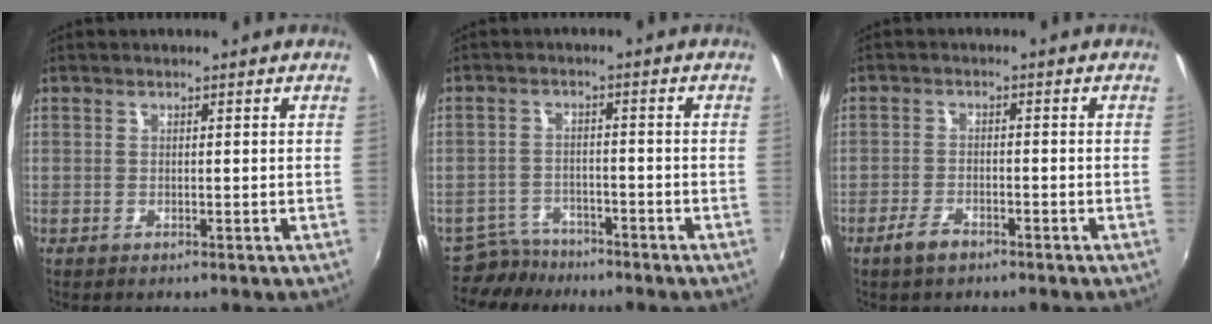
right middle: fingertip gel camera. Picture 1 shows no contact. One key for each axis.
{"total": 5.2, "fx": -4.7, "fy": 2.2, "fz": 0.1, "tx": -0.016, "ty": 0.004, "tz": -0.084}
{"total": 3.6, "fx": -2.7, "fy": 1.4, "fz": 1.9, "tx": -0.053, "ty": -0.004, "tz": -0.054}